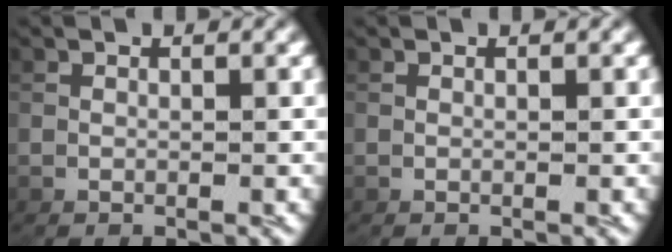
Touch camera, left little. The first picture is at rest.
{"total": 0.0}